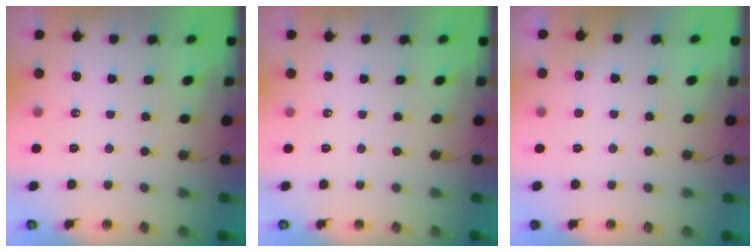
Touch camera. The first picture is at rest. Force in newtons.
{"total": 0.0}
{"total": 2.5, "press": 2.3, "slide": 1.0}